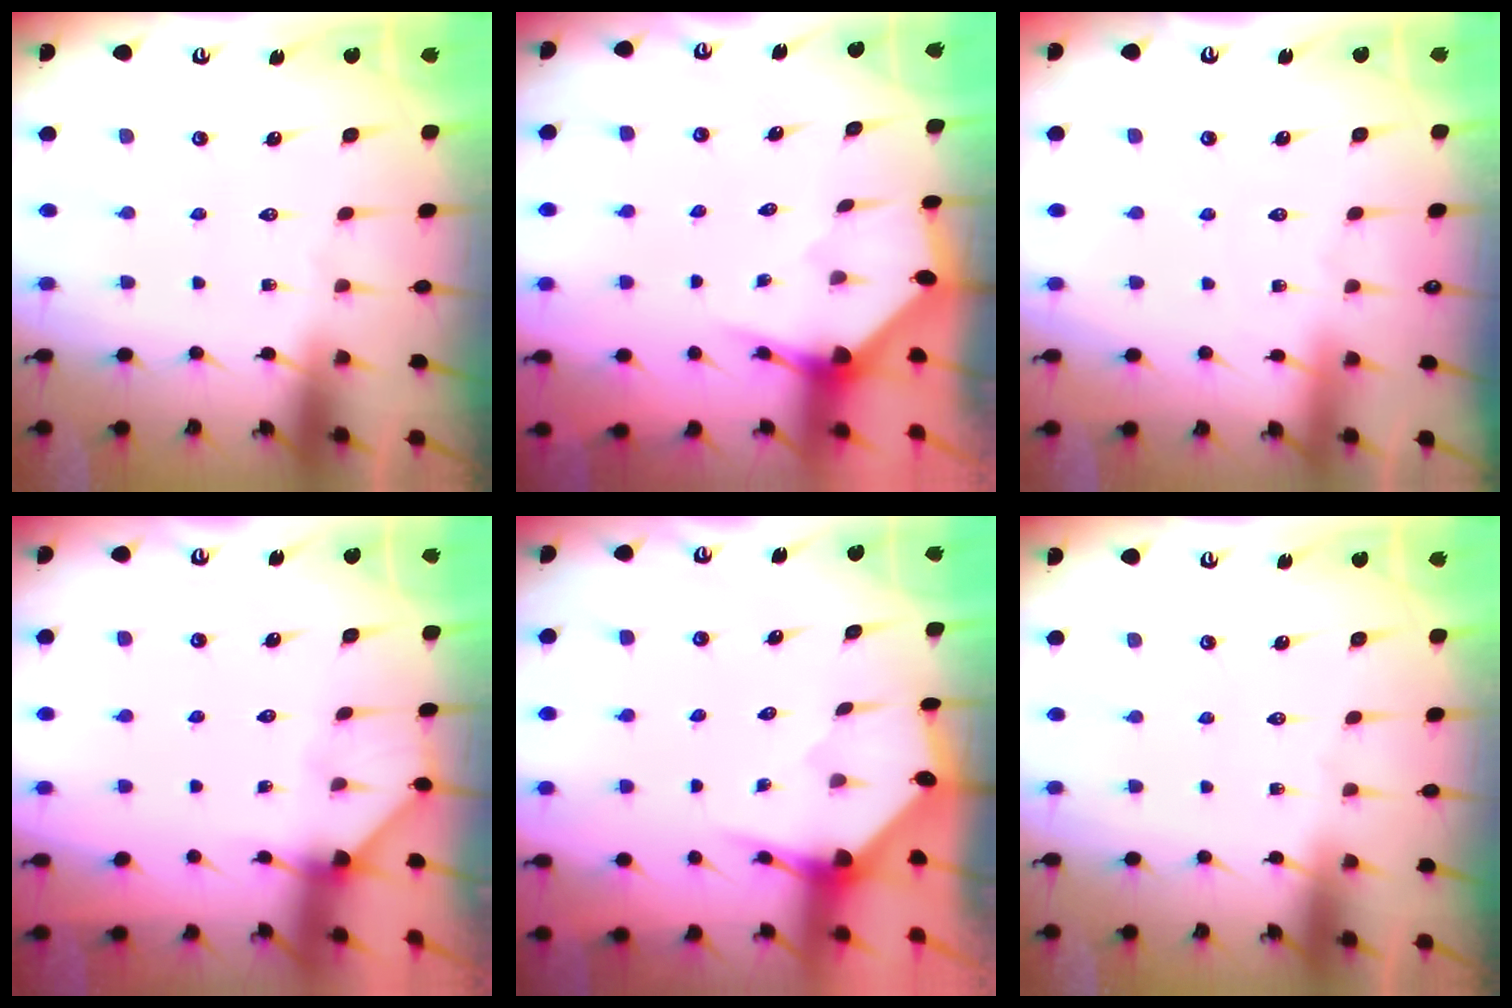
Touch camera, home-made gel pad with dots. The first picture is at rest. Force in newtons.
{"total": 2.9, "press": 2.9, "slide": 0.3}
{"total": 1.1, "press": 1.1, "slide": 0.2}
{"total": 2.0, "press": 2.0, "slide": 0.3}
{"total": 3.5, "press": 3.5, "slide": 0.3}
{"total": 0.0}